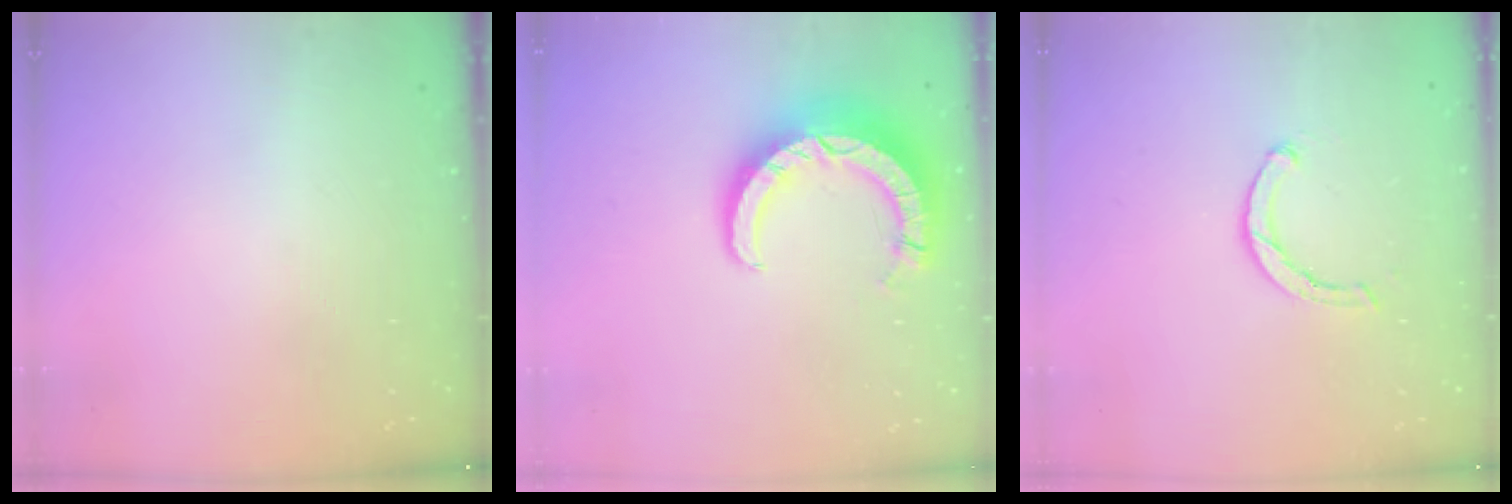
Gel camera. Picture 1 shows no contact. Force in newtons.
{"total": 9.9, "press": 9.8, "slide": 1.0}
{"total": 3.1, "press": 3.0, "slide": 0.6}